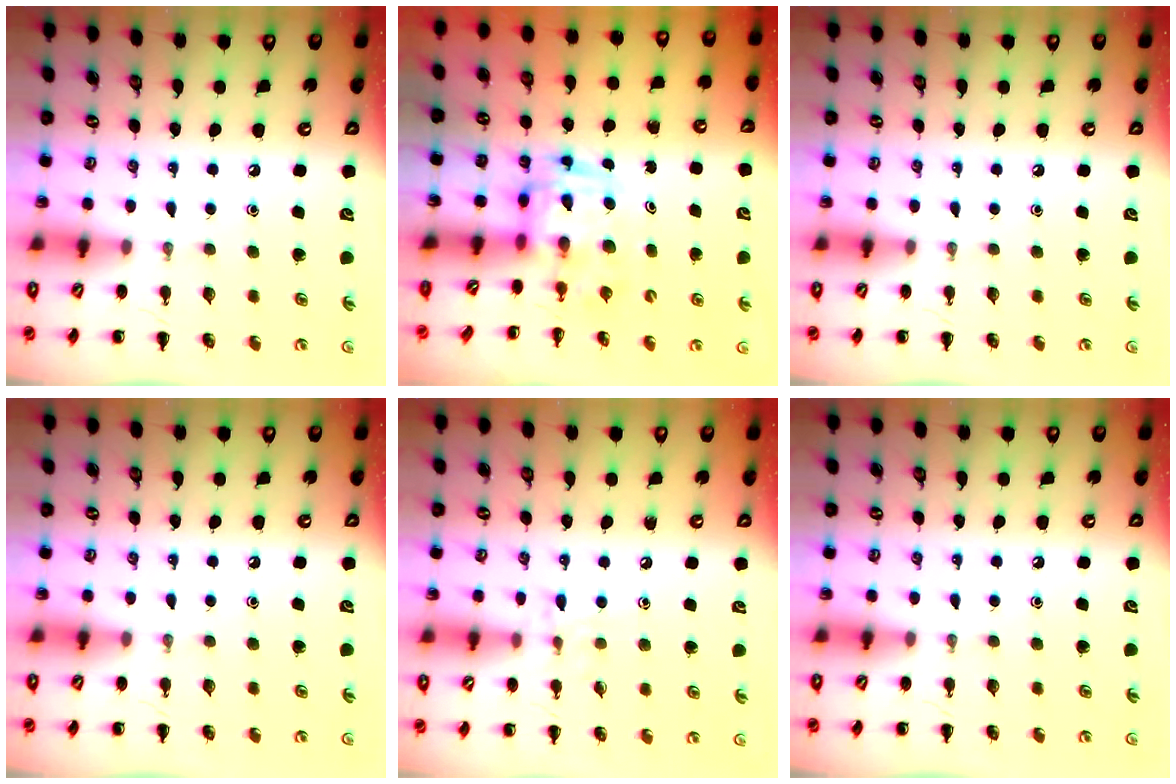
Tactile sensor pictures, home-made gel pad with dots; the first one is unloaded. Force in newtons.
{"total": 2.9, "press": 2.9, "slide": 0.5}
{"total": 0.0}
{"total": 0.0}
{"total": 6.0, "press": 5.8, "slide": 1.6}
{"total": 0.0}